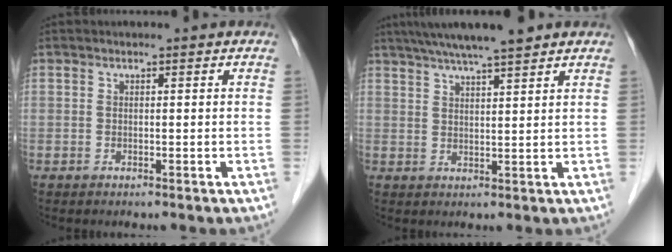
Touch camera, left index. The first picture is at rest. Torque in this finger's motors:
{"motor_torque": [0.21, -0.58, 0.29, 0.07]}